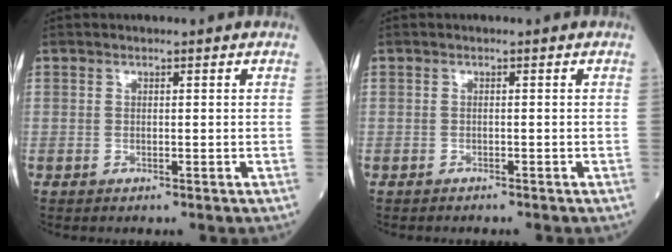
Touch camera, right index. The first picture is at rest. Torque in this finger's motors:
{"motor_torque": [0.05, -0.03, -0.02, 0.01]}